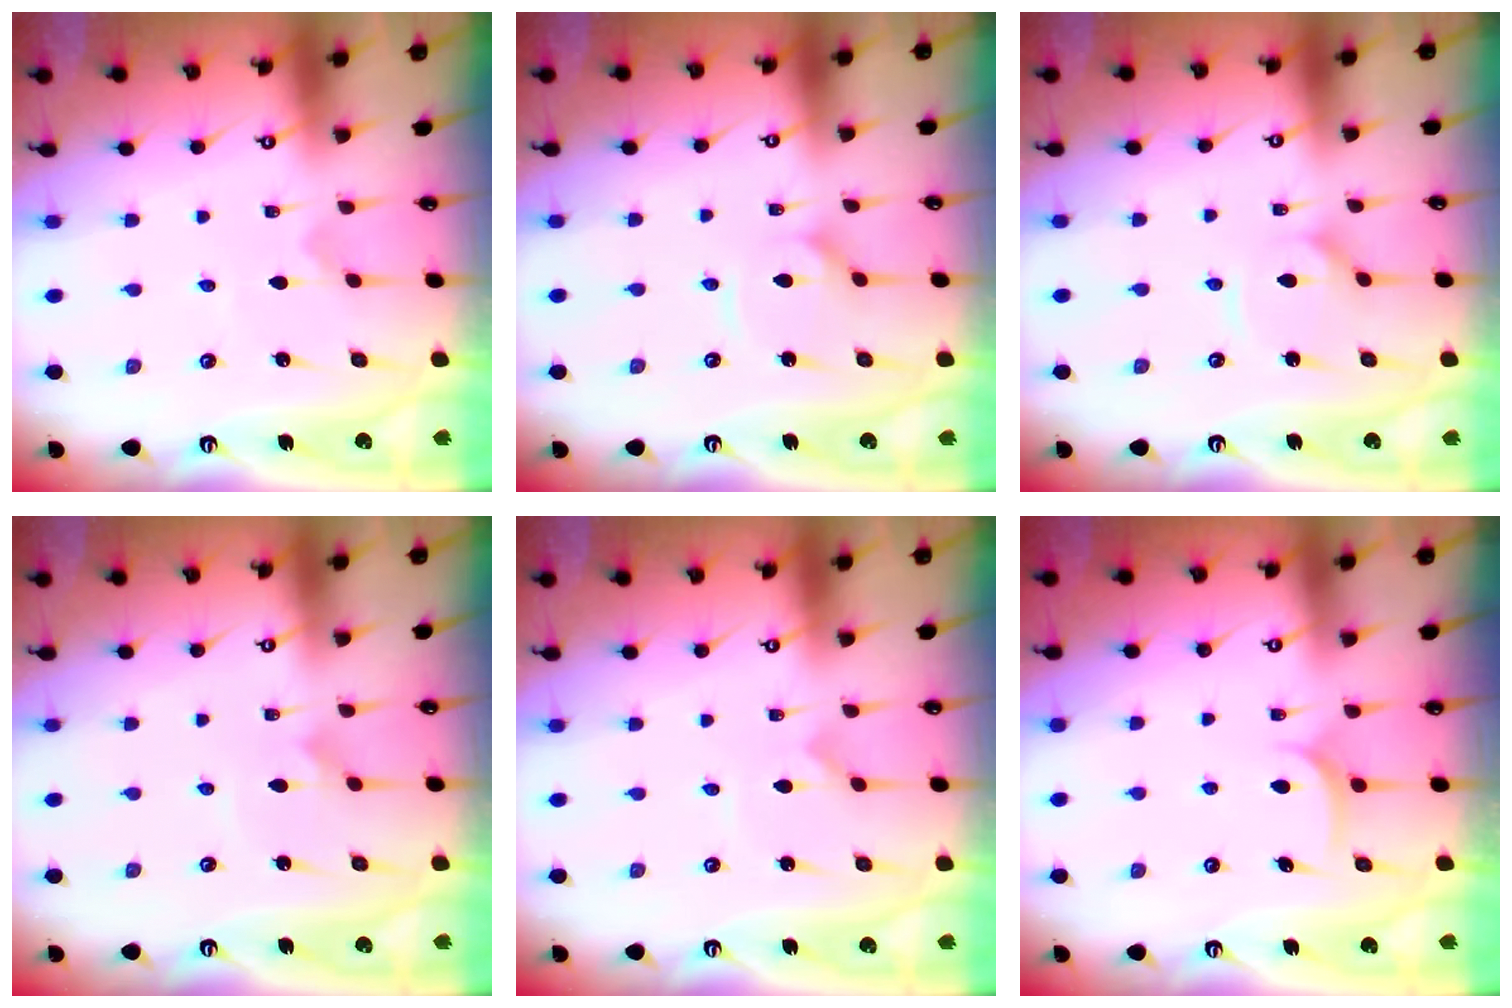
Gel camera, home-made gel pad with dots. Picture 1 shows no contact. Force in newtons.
{"total": 2.8, "press": 2.8, "slide": 0.3}
{"total": 2.8, "press": 2.8, "slide": 0.3}
{"total": 2.3, "press": 2.3, "slide": 0.1}
{"total": 0.0}
{"total": 6.7, "press": 6.7, "slide": 0.4}